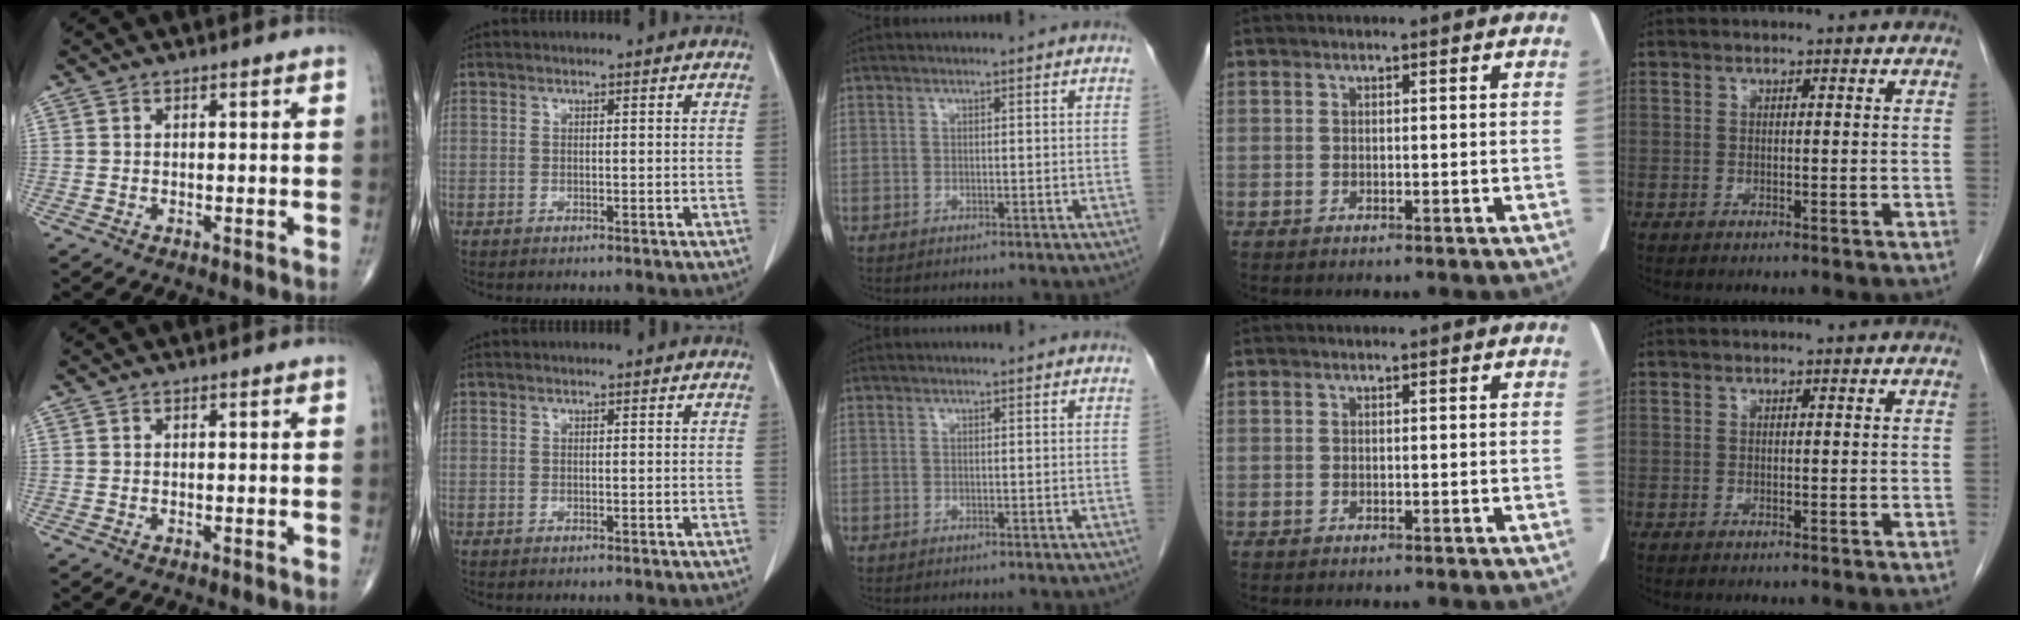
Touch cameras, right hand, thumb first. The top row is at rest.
{}